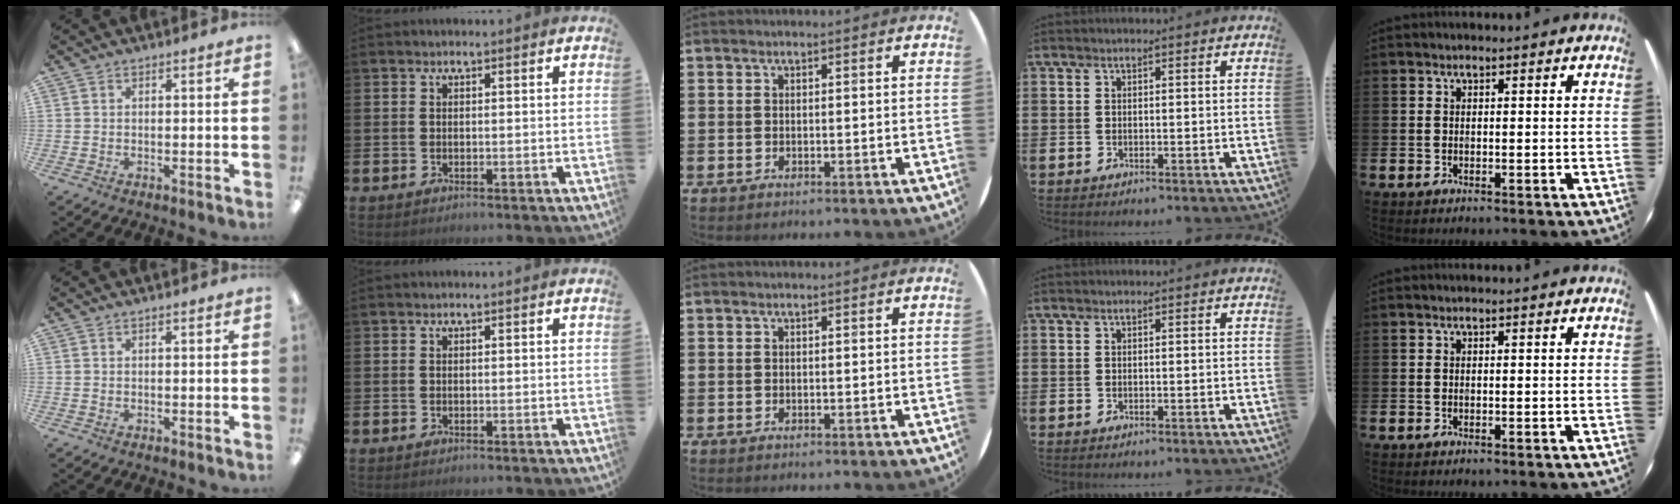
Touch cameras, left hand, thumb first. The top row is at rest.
{}